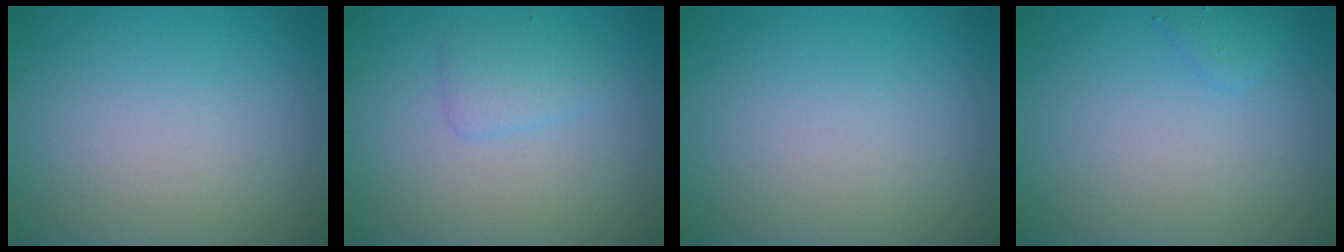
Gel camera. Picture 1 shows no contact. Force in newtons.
{"total": 1.6, "press": 1.6, "slide": 0.1}
{"total": 0.0}
{"total": 0.8, "press": 0.8, "slide": 0.0}